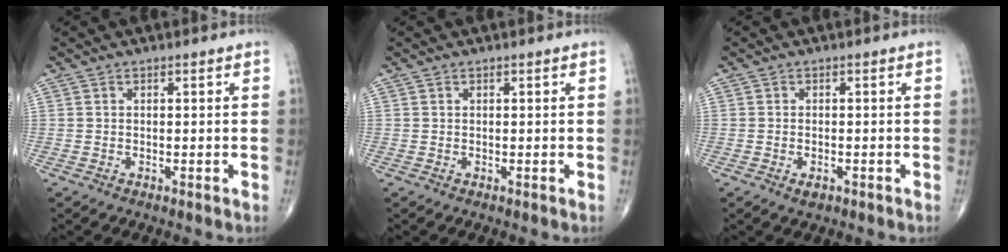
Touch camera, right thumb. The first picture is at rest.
{"total": 0.0}
{"total": 1.7, "force": [-0.9, 0.9, 1.2], "torque": [-0.018, 0.002, -0.012]}